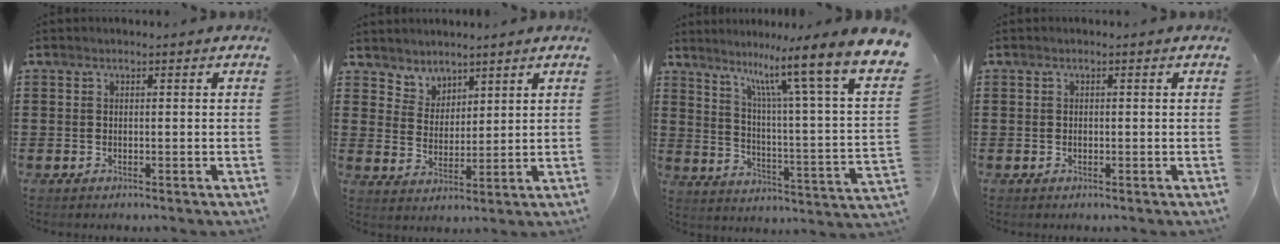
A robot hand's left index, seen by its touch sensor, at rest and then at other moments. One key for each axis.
{"total": 4.2, "fx": 3.6, "fy": 2.1, "fz": -0.6, "tx": -0.009, "ty": -0.006, "tz": 0.067}
{"total": 11.1, "fx": 7.7, "fy": -0.5, "fz": 8.0, "tx": -0.158, "ty": -0.073, "tz": 0.111}
{"total": 0.5, "fx": -0.1, "fy": 0.3, "fz": 0.4, "tx": -0.011, "ty": -0.001, "tz": -0.001}